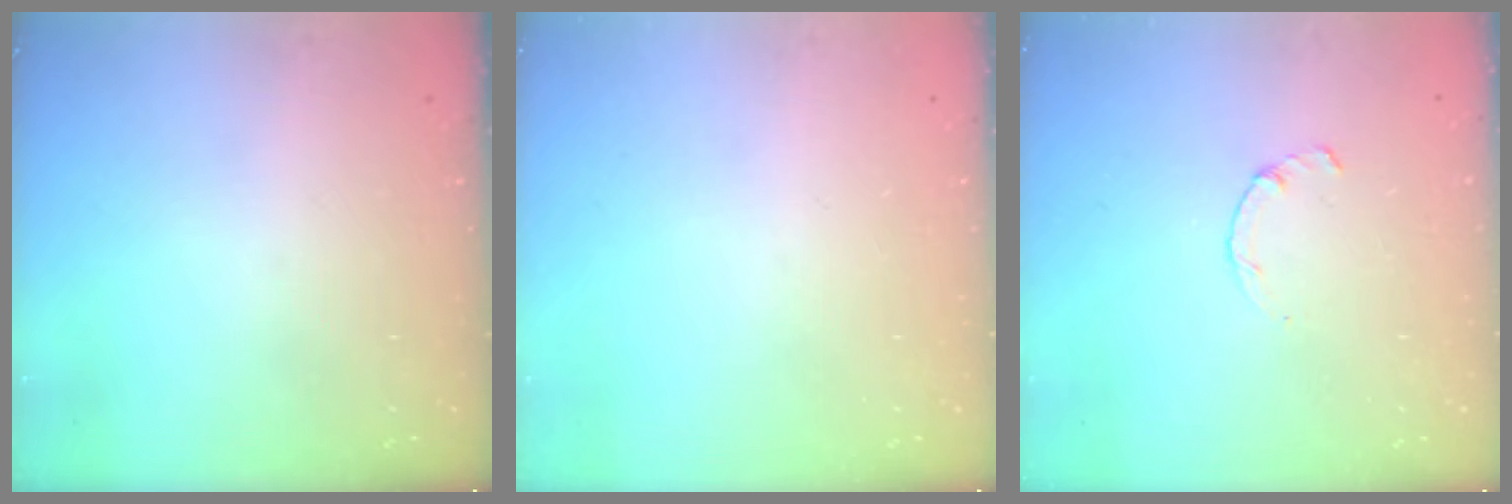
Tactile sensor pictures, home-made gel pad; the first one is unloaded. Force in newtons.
{"total": 0.0}
{"total": 0.9, "press": 0.8, "slide": 0.3}